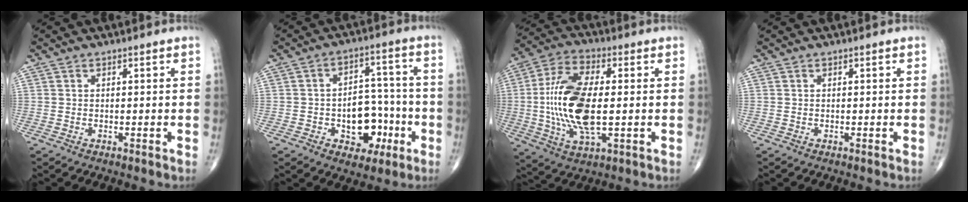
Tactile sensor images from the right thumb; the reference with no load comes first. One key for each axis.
{"total": 11.2, "fx": -3.6, "fy": 7.5, "fz": 7.5, "tx": -0.060, "ty": 0.042, "tz": -0.048}
{"total": 17.0, "fx": -0.6, "fy": 7.3, "fz": 15.3, "tx": -0.313, "ty": 0.004, "tz": -0.009}
{"total": 0.0}